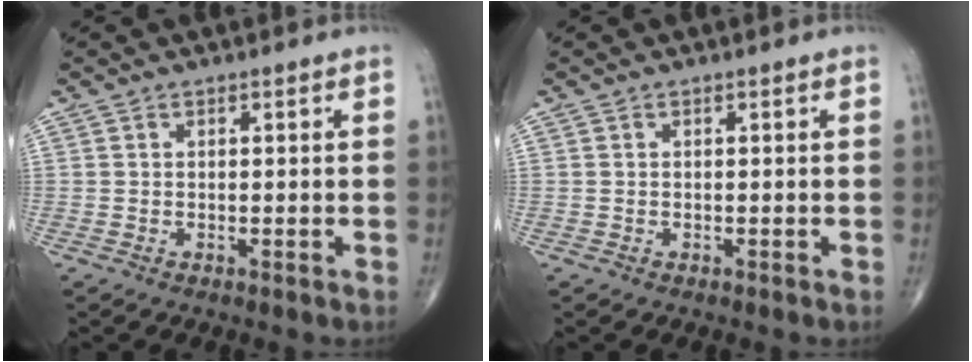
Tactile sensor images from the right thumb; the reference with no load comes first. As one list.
[{"total": 0.0}]